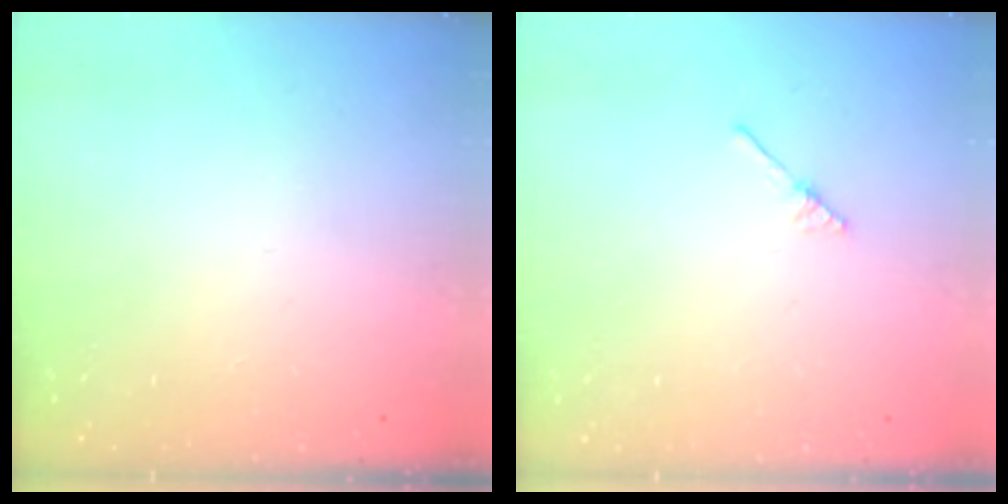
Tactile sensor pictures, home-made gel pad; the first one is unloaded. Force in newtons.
{"total": 1.9, "press": 1.8, "slide": 0.3}